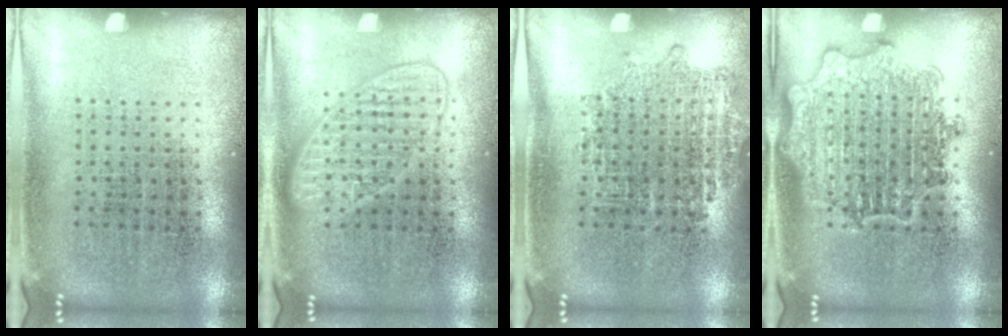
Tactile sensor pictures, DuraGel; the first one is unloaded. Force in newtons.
{"total": 2.7, "press": 2.7, "slide": 0.4}
{"total": 0.9, "press": 0.9, "slide": 0.2}
{"total": 2.0, "press": 2.0, "slide": 0.3}